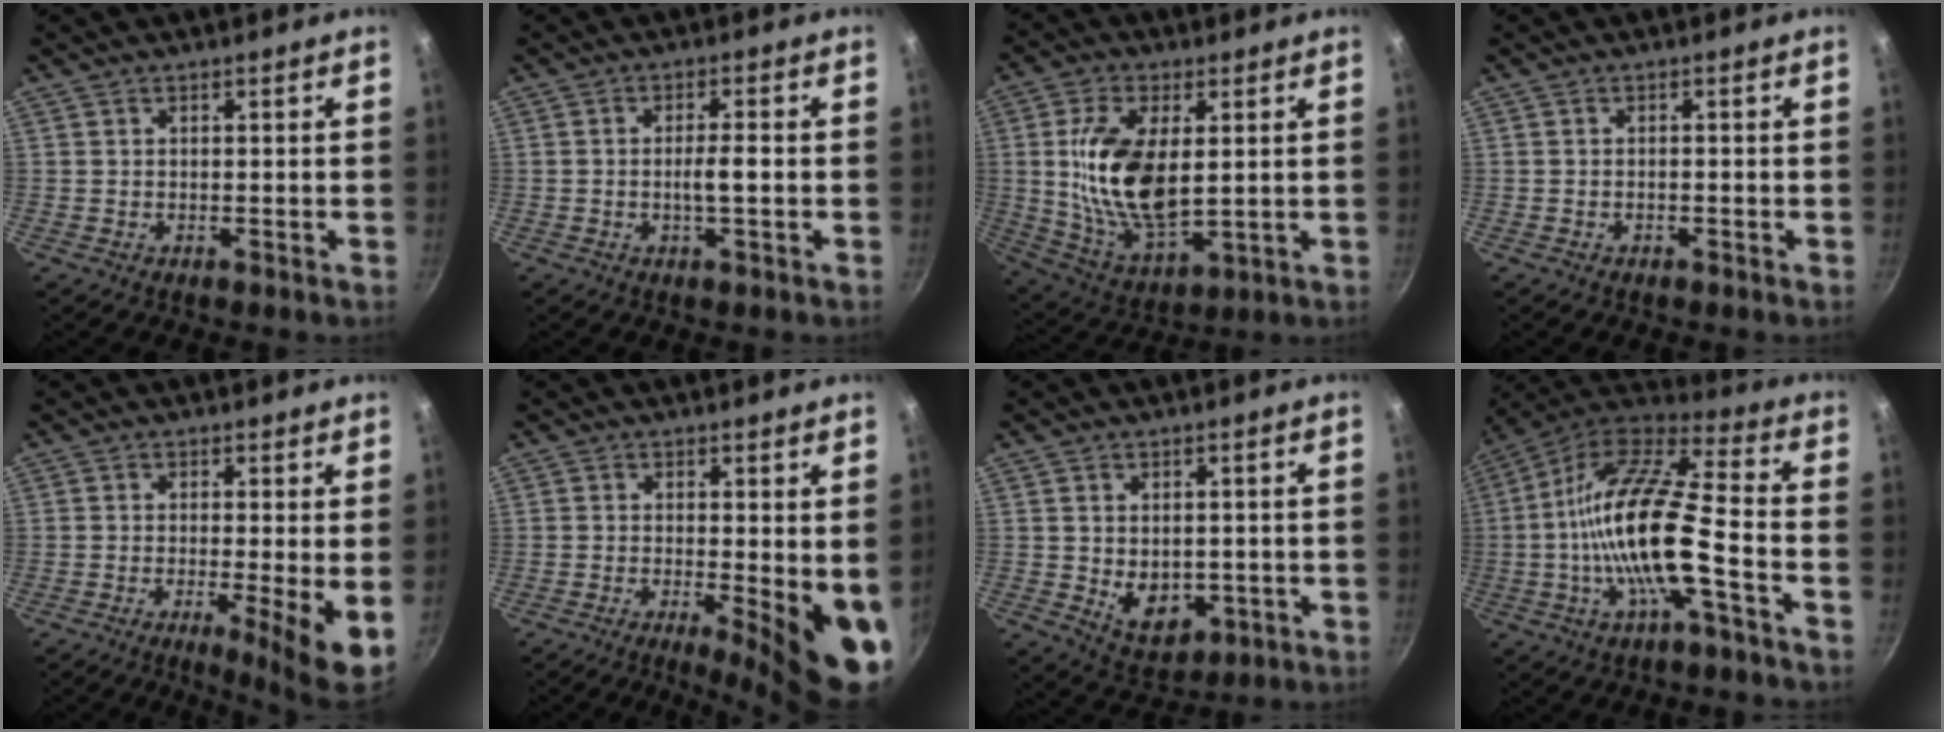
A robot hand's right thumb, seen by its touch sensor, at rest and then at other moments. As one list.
[{"total": 3.7, "force": [-0.6, 0.7, 3.6], "torque": [-0.064, 0.010, -0.011]}, {"total": 16.7, "force": [2.2, 8.6, 14.2], "torque": [-0.260, -0.013, 0.050]}, {"total": 0.6, "force": [-0.4, 0.3, 0.3], "torque": [-0.011, 0.006, -0.007]}, {"total": 7.4, "force": [-1.2, 0.7, 7.3], "torque": [-0.110, -0.012, -0.018]}, {"total": 10.5, "force": [-1.3, 2.8, 10.0], "torque": [-0.115, -0.018, -0.011]}, {"total": 7.7, "force": [-0.6, 5.5, 5.3], "torque": [-0.064, -0.013, 0.008]}, {"total": 19.7, "force": [-4.8, 5.6, 18.2], "torque": [-0.338, 0.040, -0.106]}]